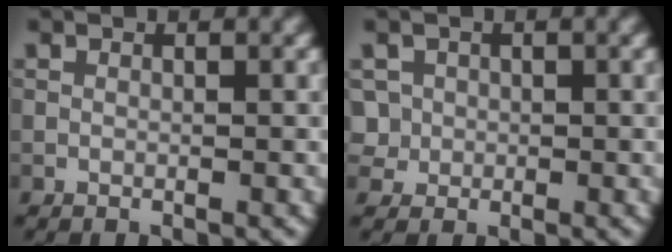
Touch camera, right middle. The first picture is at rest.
{"total": 2.3, "force": [0.2, 2.2, 0.4], "torque": [-0.006, 0.004, 0.010]}